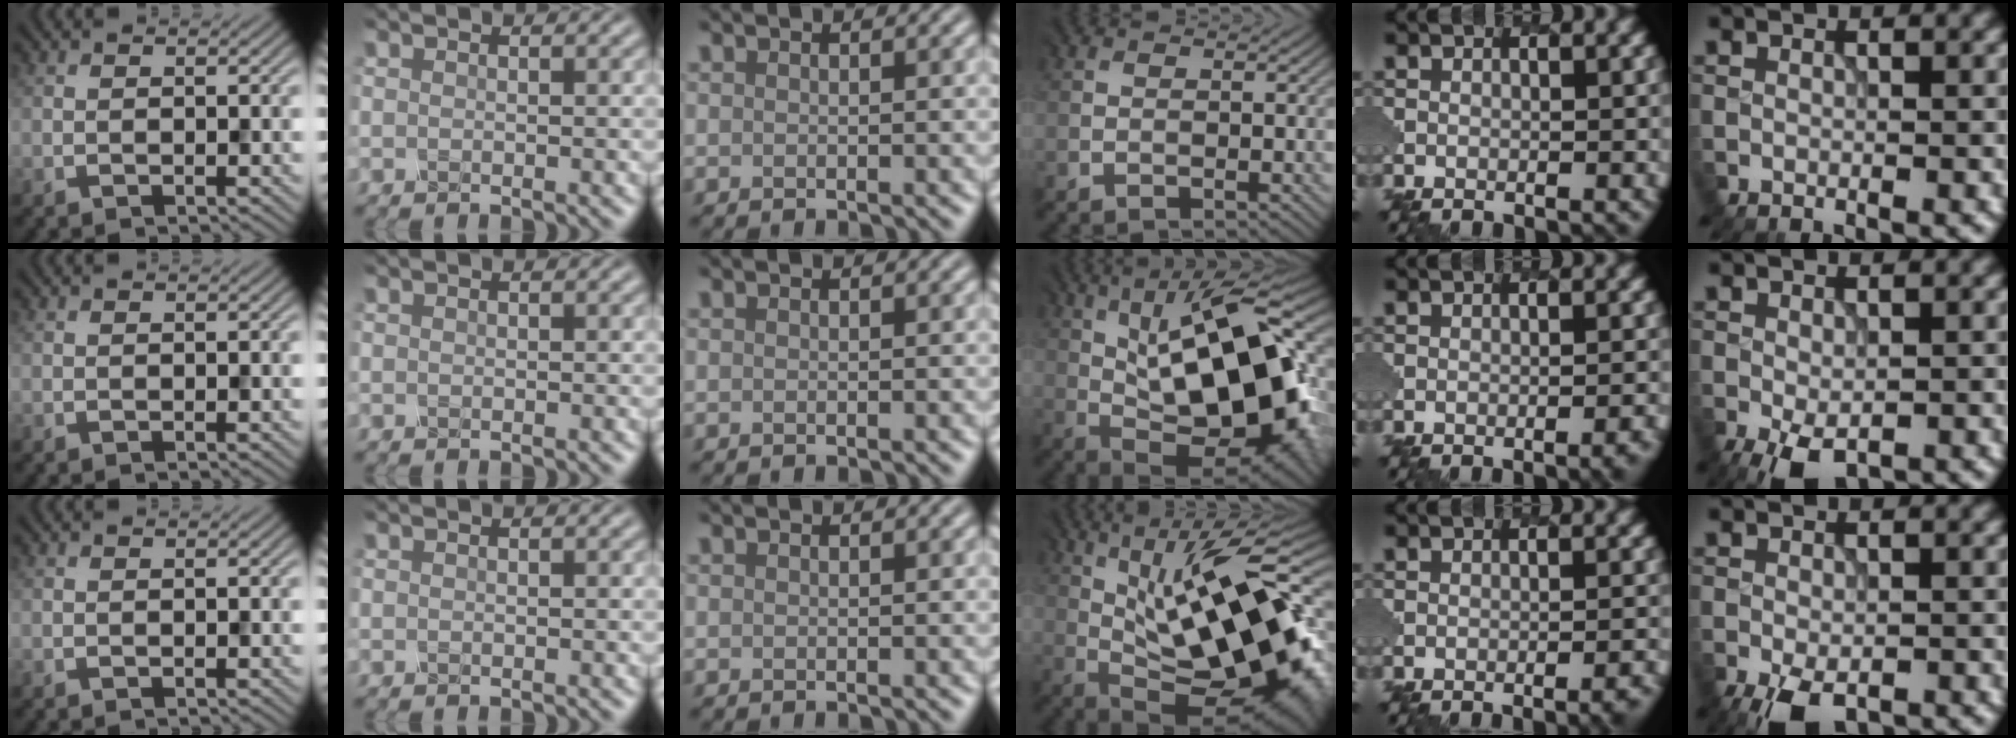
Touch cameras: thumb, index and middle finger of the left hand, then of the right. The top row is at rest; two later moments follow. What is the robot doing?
{"motion": "dispense", "object": "toothpaste"}